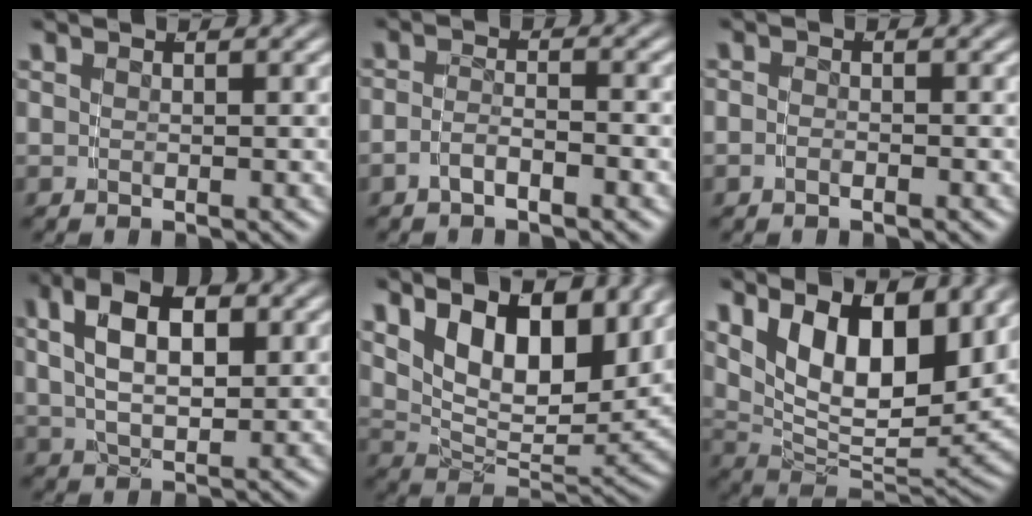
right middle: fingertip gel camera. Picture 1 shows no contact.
{"total": 2.2, "force": [-1.9, 0.4, 1.0], "torque": [-0.015, -0.004, -0.035]}
{"total": 1.0, "force": [-0.9, 0.1, 0.3], "torque": [-0.011, -0.006, -0.016]}
{"total": 8.2, "force": [2.7, 4.9, 6.0], "torque": [-0.095, 0.013, 0.040]}
{"total": 11.4, "force": [3.9, 6.6, 8.4], "torque": [-0.128, -0.001, 0.060]}
{"total": 13.2, "force": [3.6, 7.7, 10.1], "torque": [-0.165, -0.007, 0.059]}